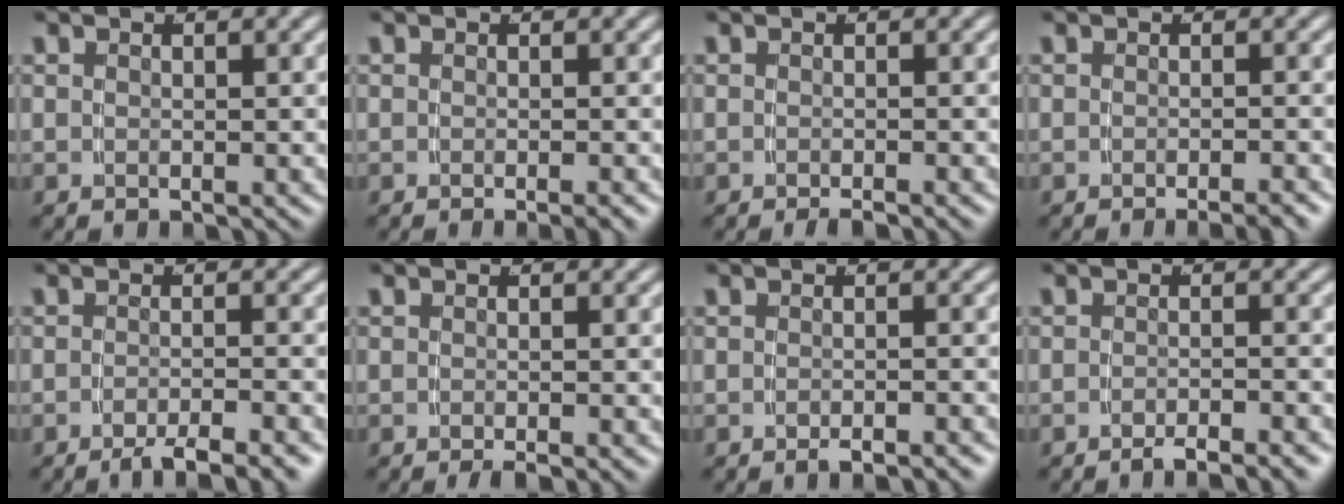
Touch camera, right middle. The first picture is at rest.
{"total": 1.1, "force": [-0.8, -0.3, 0.7], "torque": [-0.010, 0.003, -0.014]}
{"total": 1.1, "force": [-1.0, -0.3, 0.4], "torque": [-0.005, 0.004, -0.018]}
{"total": 2.0, "force": [-1.7, -0.3, 1.0], "torque": [-0.009, 0.005, -0.031]}
{"total": 4.5, "force": [-3.8, 0.4, 2.4], "torque": [-0.031, -0.001, -0.060]}
{"total": 1.4, "force": [-1.2, -0.2, 0.7], "torque": [-0.006, 0.004, -0.022]}
{"total": 1.9, "force": [-1.8, -0.3, 0.6], "torque": [-0.007, 0.005, -0.030]}
{"total": 3.3, "force": [-3.0, -0.1, 1.4], "torque": [-0.013, 0.005, -0.052]}